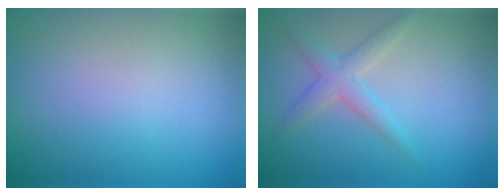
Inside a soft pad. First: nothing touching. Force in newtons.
{"total": 2.3, "press": 2.3, "slide": 0.0}